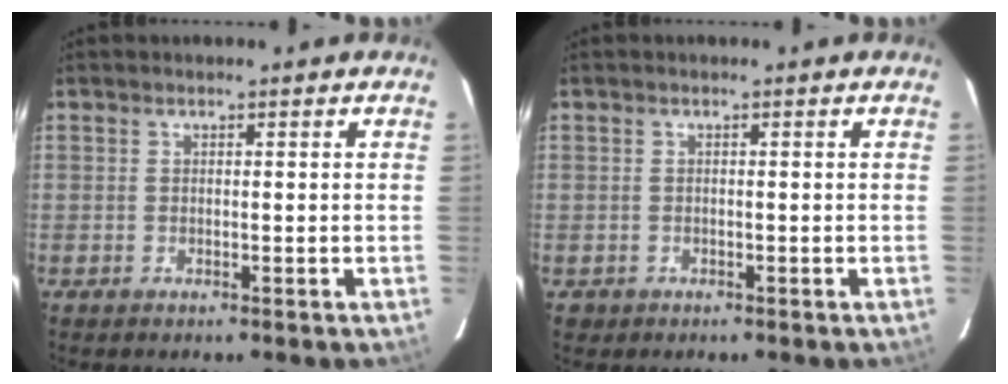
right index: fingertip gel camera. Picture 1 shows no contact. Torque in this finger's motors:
{"motor_torque": [-0.25, 0.18, -0.76, -0.14]}